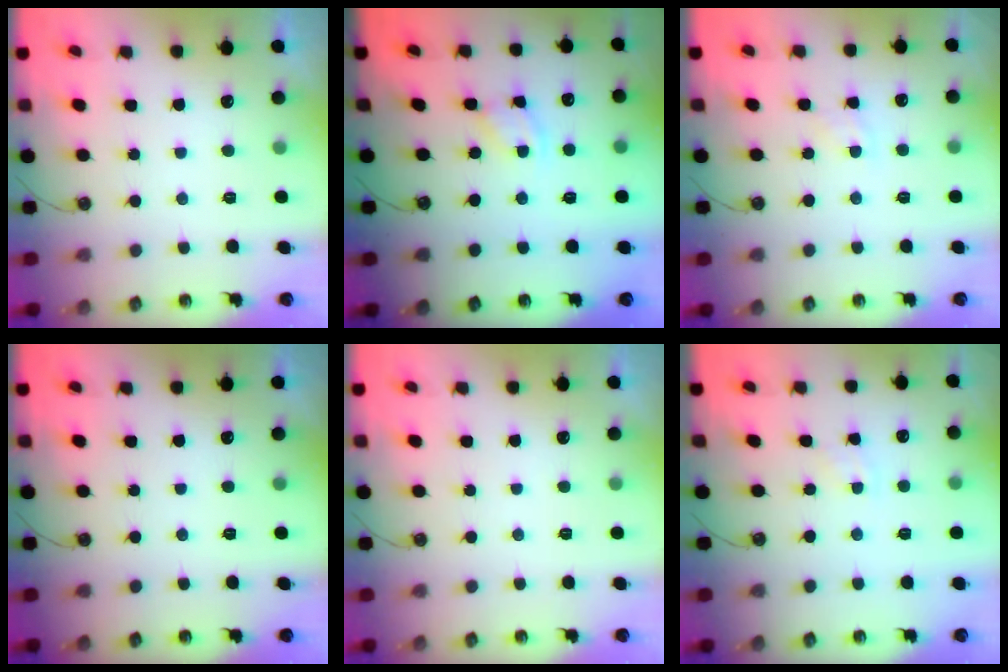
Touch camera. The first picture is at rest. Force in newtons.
{"total": 2.7, "press": 2.7, "slide": 0.1}
{"total": 5.2, "press": 5.2, "slide": 0.6}
{"total": 0.0}
{"total": 0.0}
{"total": 3.0, "press": 2.9, "slide": 0.4}